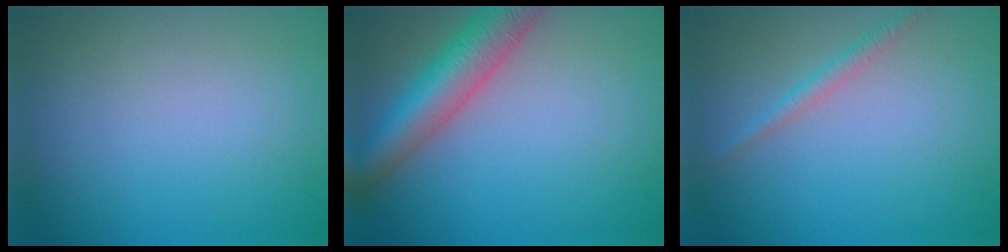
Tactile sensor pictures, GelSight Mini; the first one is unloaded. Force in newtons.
{"total": 6.5, "press": 6.5, "slide": 0.5}
{"total": 1.4, "press": 1.4, "slide": 0.0}